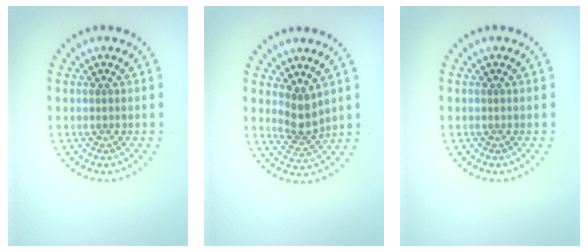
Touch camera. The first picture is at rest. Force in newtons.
{"total": 2.6, "press": 2.0, "slide": 1.7}
{"total": 0.0}